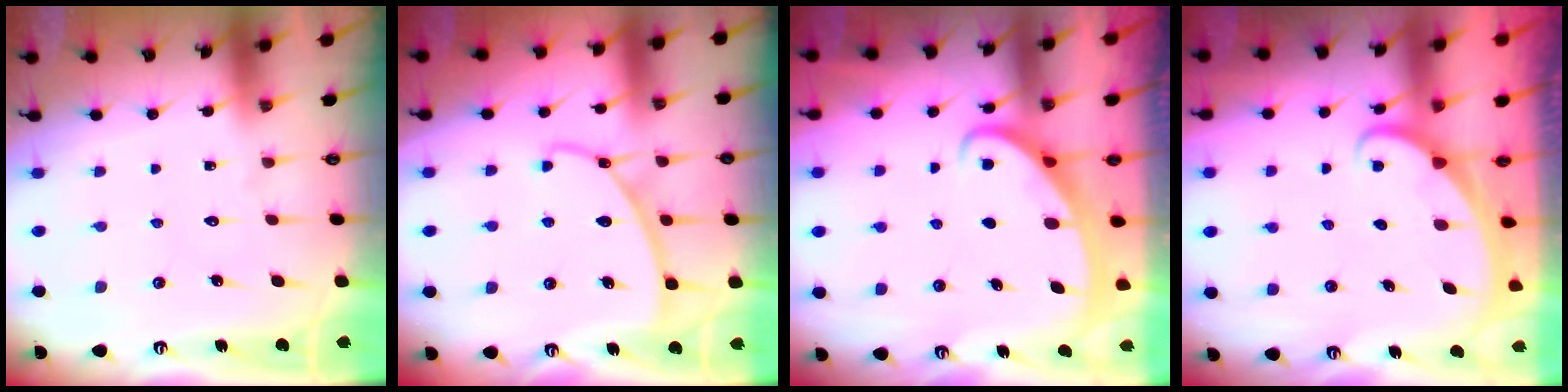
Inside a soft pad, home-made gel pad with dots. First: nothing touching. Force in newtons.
{"total": 8.0, "press": 8.0, "slide": 0.3}
{"total": 2.6, "press": 2.6, "slide": 0.4}
{"total": 1.8, "press": 1.8, "slide": 0.1}